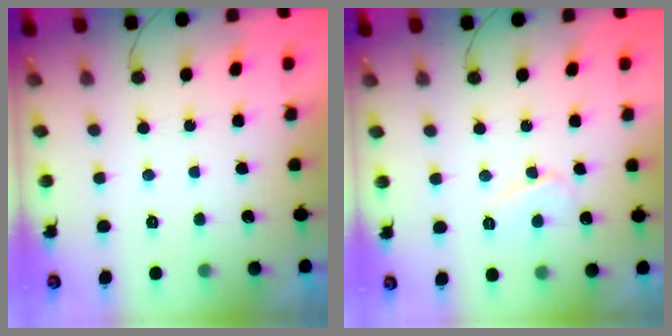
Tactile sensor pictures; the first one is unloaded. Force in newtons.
{"total": 6.1, "press": 6.0, "slide": 0.7}